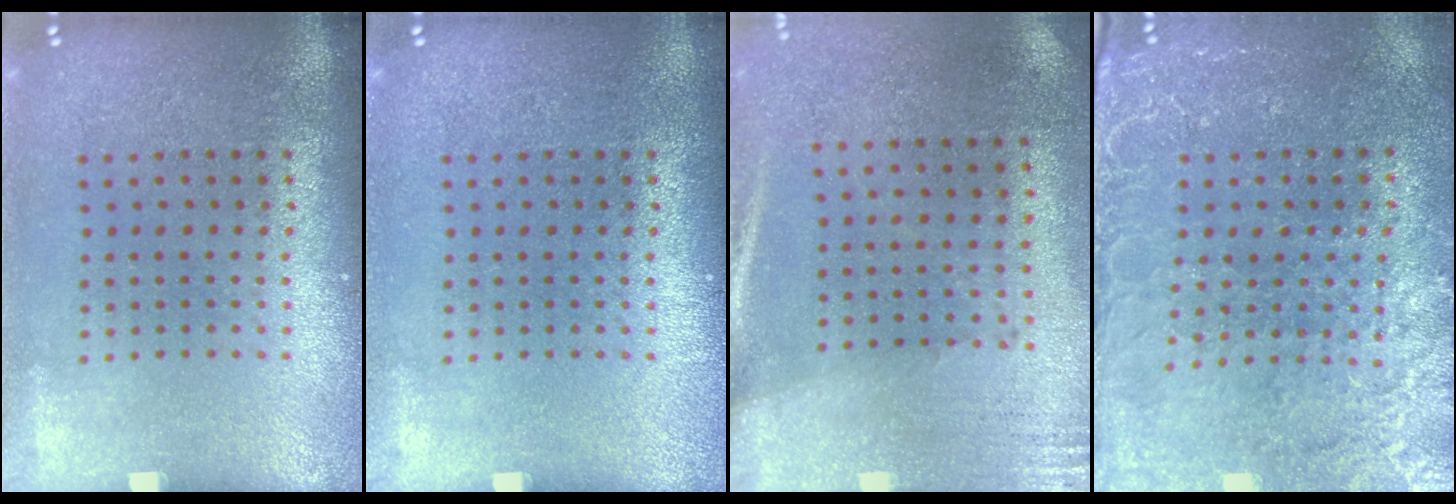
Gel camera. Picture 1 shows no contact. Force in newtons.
{"total": 0.0}
{"total": 2.7, "press": 2.4, "slide": 1.3}
{"total": 2.9, "press": 2.8, "slide": 0.8}